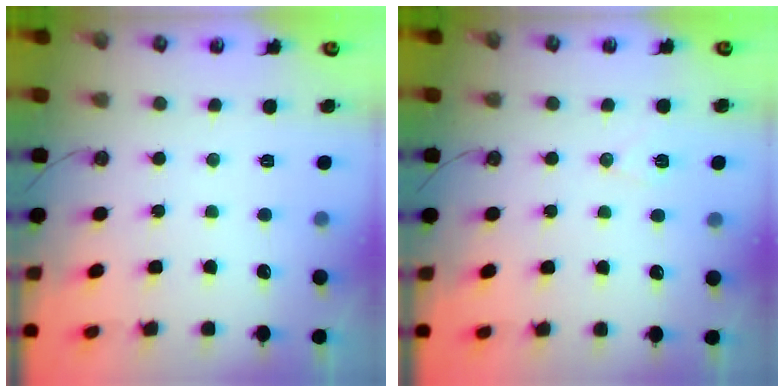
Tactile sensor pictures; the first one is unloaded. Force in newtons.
{"total": 5.7, "press": 4.6, "slide": 3.3}